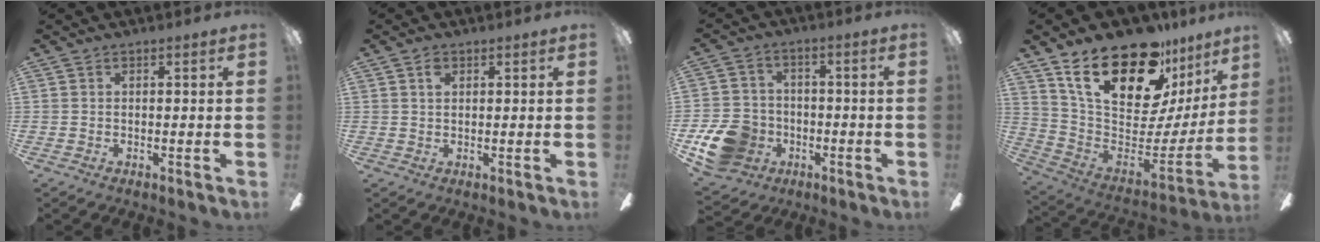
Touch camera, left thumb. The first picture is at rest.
{"total": 2.1, "force": [1.1, 1.3, 1.3], "torque": [-0.021, 0.000, 0.018]}
{"total": 13.1, "force": [-5.4, 10.5, 5.8], "torque": [-0.128, 0.040, -0.090]}
{"total": 25.9, "force": [17.9, 11.3, 14.9], "torque": [-0.249, -0.123, 0.320]}